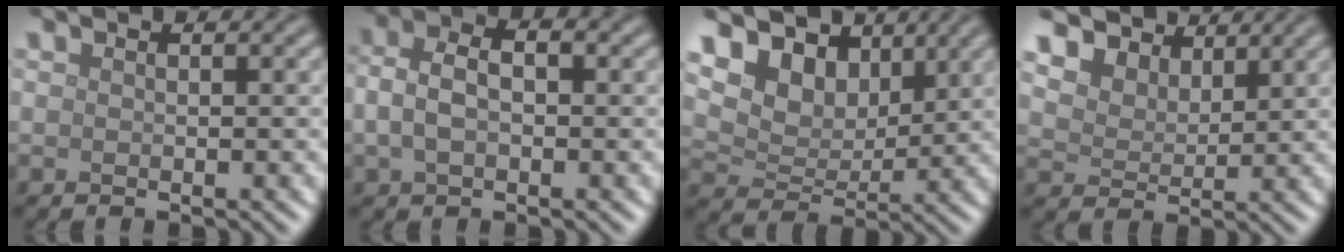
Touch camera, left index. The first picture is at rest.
{"total": 3.9, "force": [0.1, 2.4, 3.1], "torque": [-0.063, 0.008, -0.002]}
{"total": 9.4, "force": [5.8, 5.8, 4.6], "torque": [-0.106, 0.001, 0.099]}
{"total": 7.0, "force": [5.4, 3.8, 2.3], "torque": [-0.084, 0.000, 0.103]}